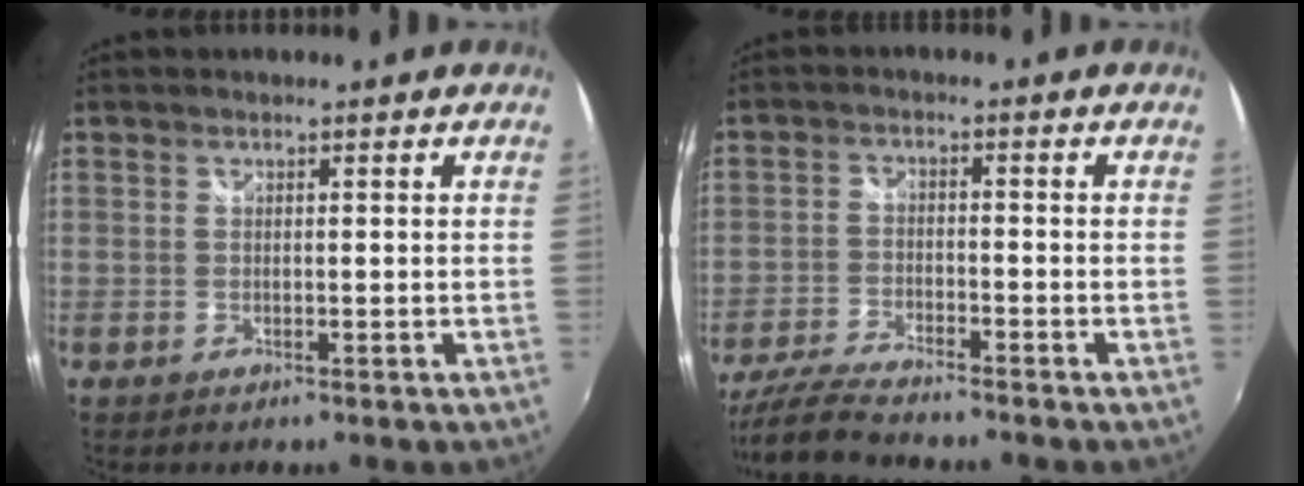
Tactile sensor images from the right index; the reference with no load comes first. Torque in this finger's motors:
{"motor_torque": [0.48, -0.41, 0.09, 0.03]}